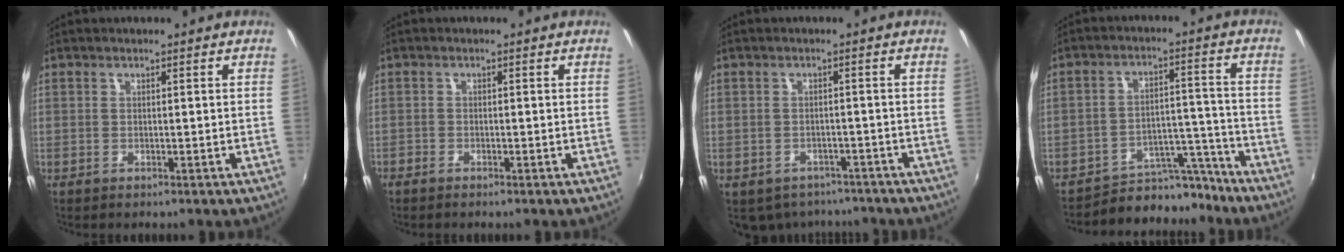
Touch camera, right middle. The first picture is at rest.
{"total": 1.1, "force": [-1.0, 0.3, 0.3], "torque": [-0.012, -0.005, -0.022]}
{"total": 8.4, "force": [-6.5, 4.6, 2.6], "torque": [-0.064, -0.009, -0.080]}
{"total": 10.4, "force": [-9.6, 3.8, 1.4], "torque": [-0.019, 0.042, -0.133]}